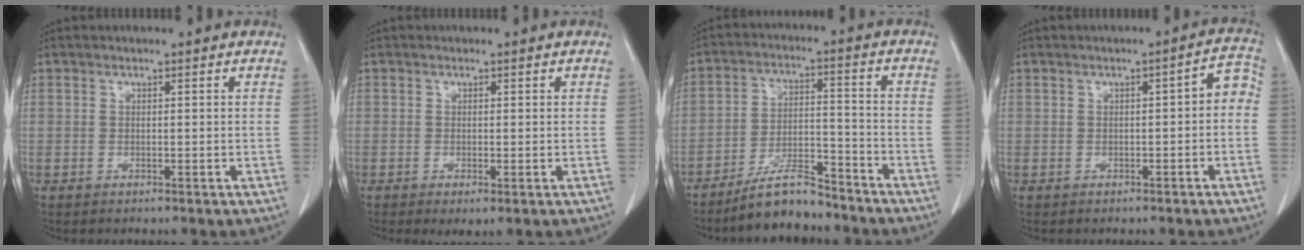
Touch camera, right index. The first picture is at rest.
{"total": 1.8, "force": [-0.6, 0.5, 1.6], "torque": [-0.026, -0.006, -0.005]}
{"total": 8.8, "force": [-7.7, 1.9, 3.7], "torque": [-0.067, 0.002, -0.137]}
{"total": 3.8, "force": [-0.7, 1.4, 3.5], "torque": [-0.037, 0.025, -0.012]}